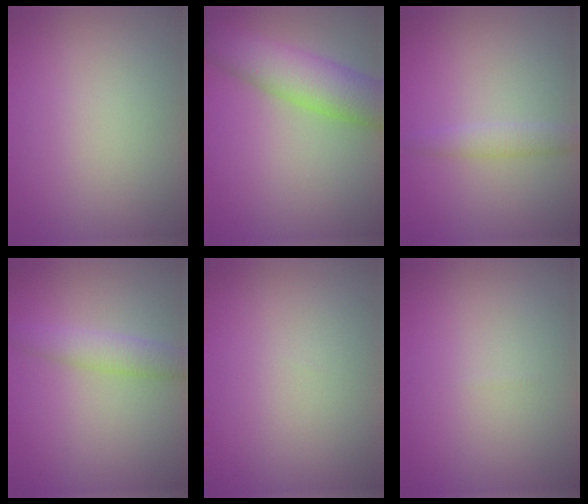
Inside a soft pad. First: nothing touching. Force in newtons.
{"total": 7.1, "press": 7.1, "slide": 0.3}
{"total": 1.8, "press": 1.8, "slide": 0.1}
{"total": 2.8, "press": 2.8, "slide": 0.1}
{"total": 0.0}
{"total": 0.0}